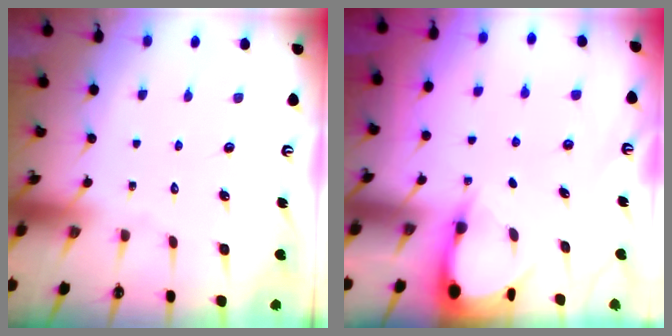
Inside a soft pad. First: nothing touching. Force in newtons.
{"total": 2.9, "press": 2.9, "slide": 0.3}